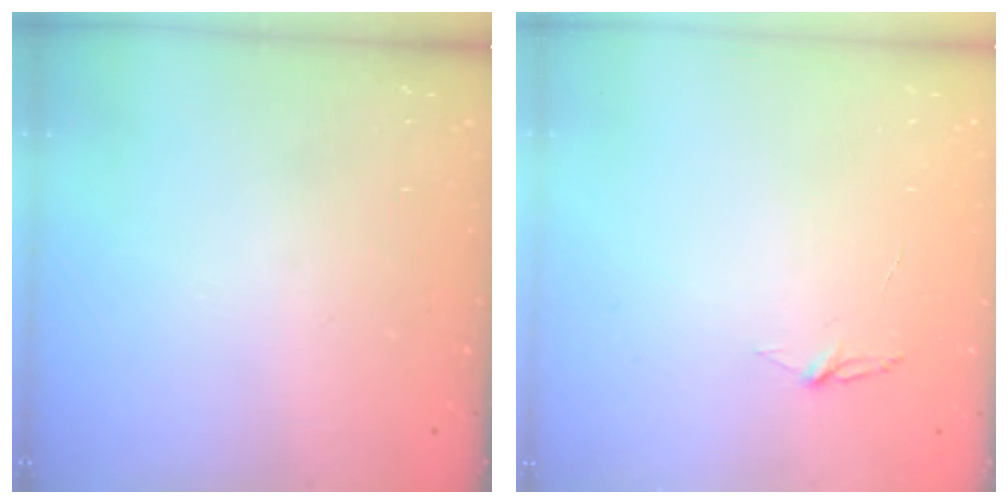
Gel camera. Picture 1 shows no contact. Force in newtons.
{"total": 3.8, "press": 3.8, "slide": 0.4}